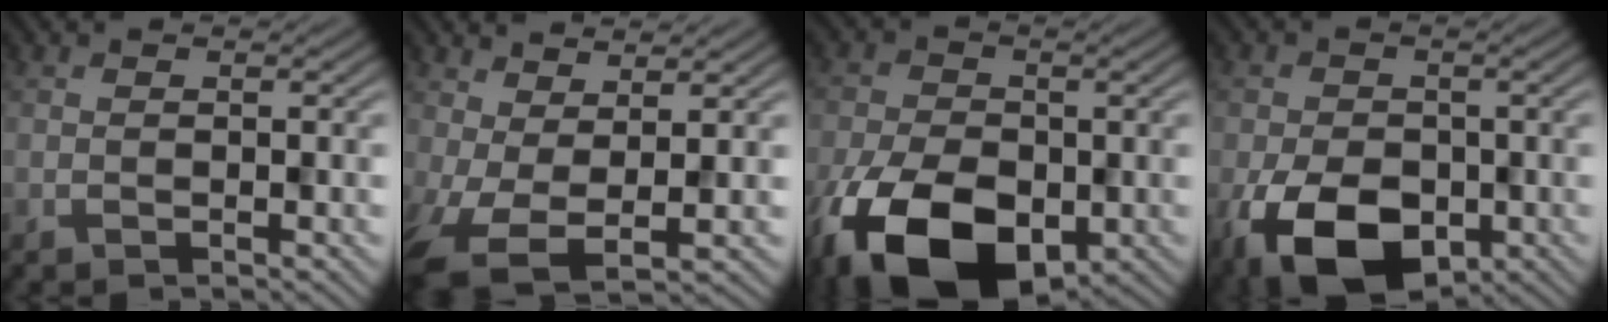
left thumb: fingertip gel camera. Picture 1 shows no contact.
{"total": 5.5, "force": [-0.2, 1.9, 5.2], "torque": [-0.113, -0.009, 0.003]}
{"total": 14.1, "force": [-6.9, 8.1, 9.3], "torque": [-0.189, -0.044, -0.118]}
{"total": 11.2, "force": [-5.0, 7.1, 7.1], "torque": [-0.136, -0.043, -0.078]}